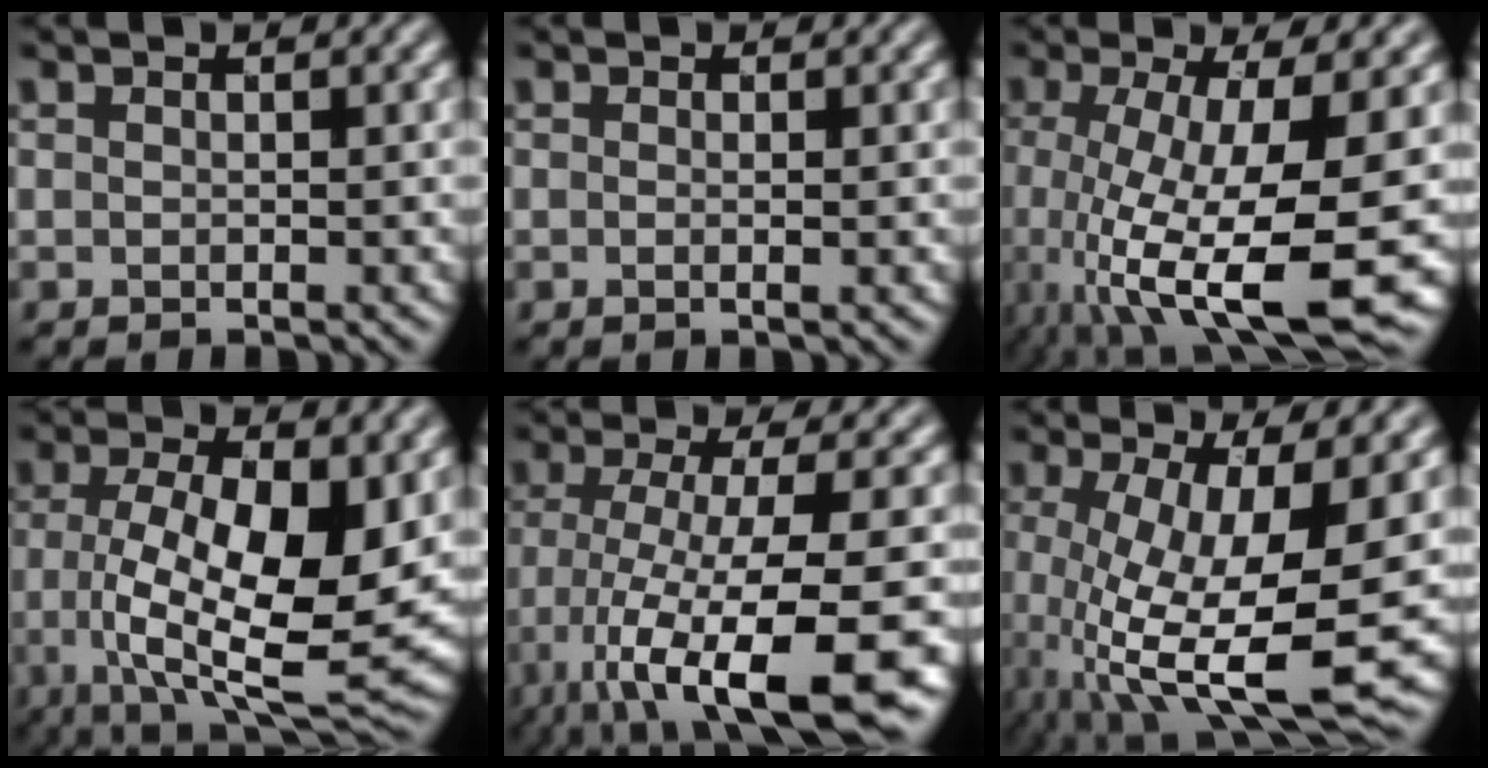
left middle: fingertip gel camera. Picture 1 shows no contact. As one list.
[{"total": 0.6, "force": [-0.2, 0.0, 0.5], "torque": [-0.013, 0.000, -0.001]}, {"total": 12.8, "force": [-4.2, 3.8, 11.5], "torque": [-0.219, -0.033, -0.054]}, {"total": 12.0, "force": [-1.1, 4.2, 11.2], "torque": [-0.193, -0.018, -0.006]}, {"total": 12.7, "force": [-5.9, 2.9, 10.8], "torque": [-0.186, -0.027, -0.086]}, {"total": 11.7, "force": [-3.2, 3.6, 10.7], "torque": [-0.207, -0.029, -0.040]}]